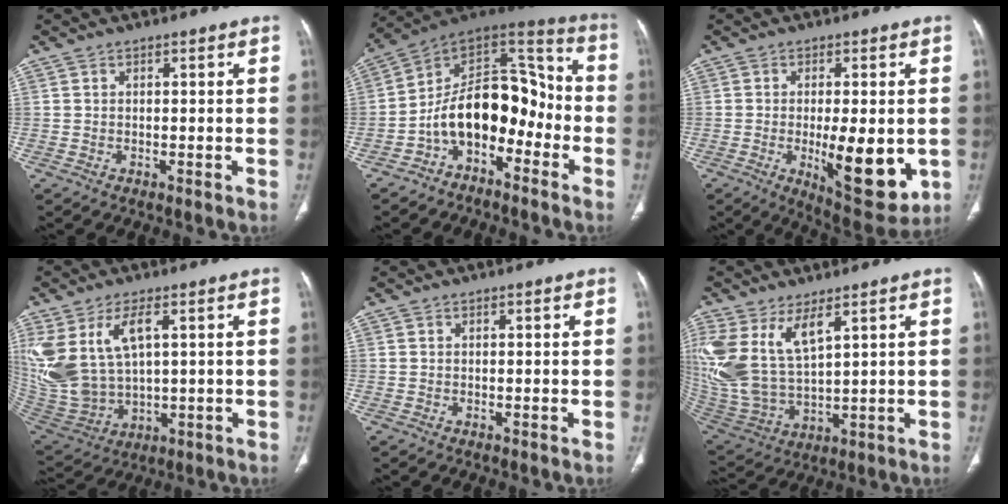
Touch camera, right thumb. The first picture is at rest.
{"total": 16.4, "force": [-5.8, 10.2, 11.4], "torque": [-0.150, 0.101, -0.106]}
{"total": 14.4, "force": [-2.6, 5.2, 13.2], "torque": [-0.170, -0.026, -0.025]}
{"total": 16.5, "force": [4.8, 9.1, 12.9], "torque": [-0.283, -0.016, 0.119]}
{"total": 0.0}
{"total": 15.5, "force": [7.0, 7.2, 11.8], "torque": [-0.255, -0.029, 0.161]}